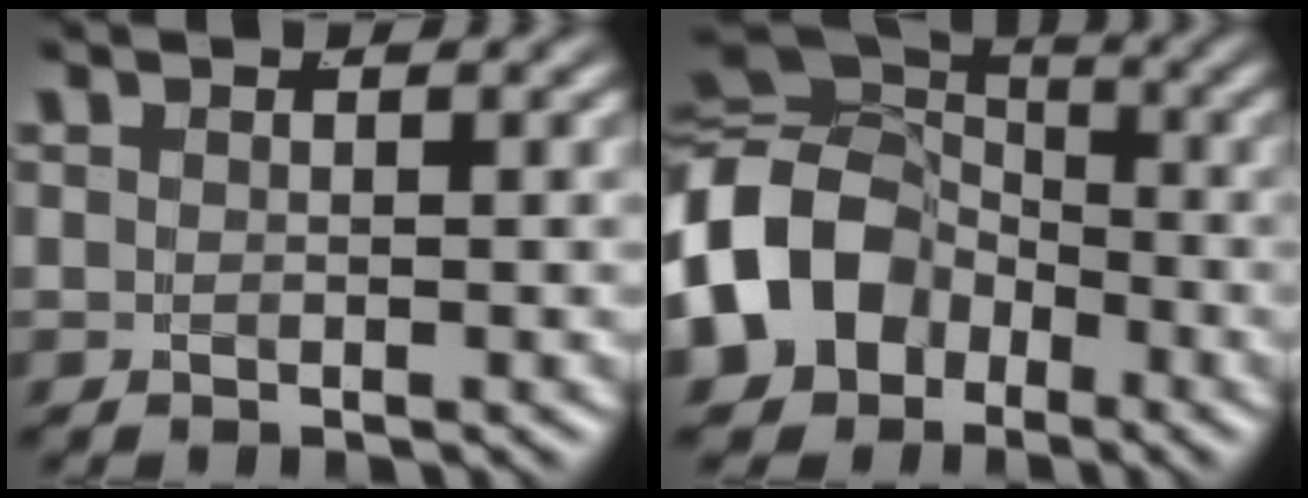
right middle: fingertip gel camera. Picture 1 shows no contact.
{"total": 14.1, "force": [-2.0, 12.2, 6.8], "torque": [-0.168, -0.035, -0.033]}